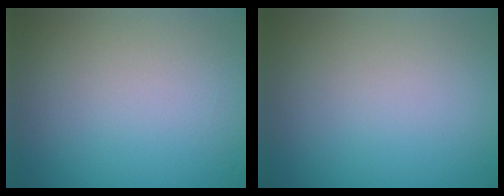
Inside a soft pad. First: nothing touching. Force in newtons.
{"total": 0.0}